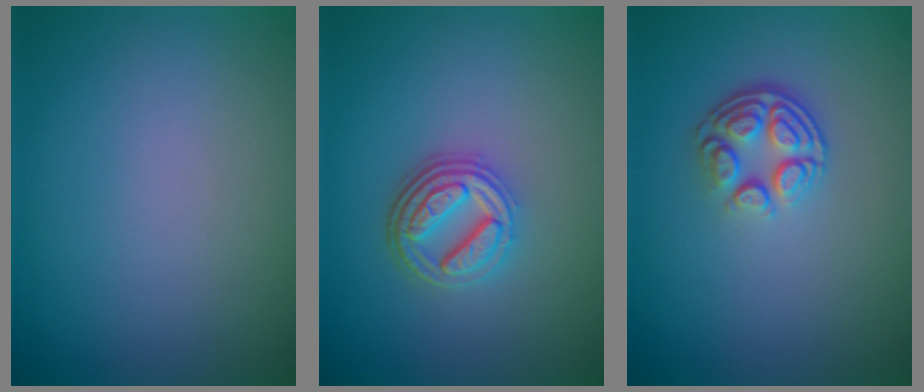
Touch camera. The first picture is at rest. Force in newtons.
{"total": 4.2, "press": 3.3, "slide": 2.6}
{"total": 3.7, "press": 2.7, "slide": 2.6}